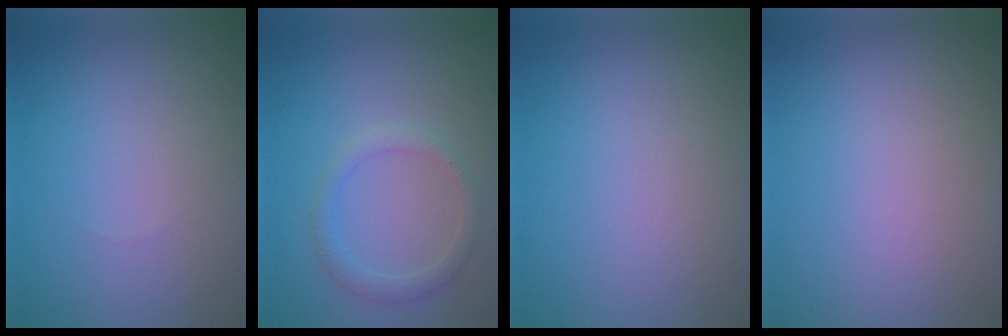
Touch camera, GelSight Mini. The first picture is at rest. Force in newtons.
{"total": 1.8, "press": 1.8, "slide": 0.2}
{"total": 0.0}
{"total": 0.0}